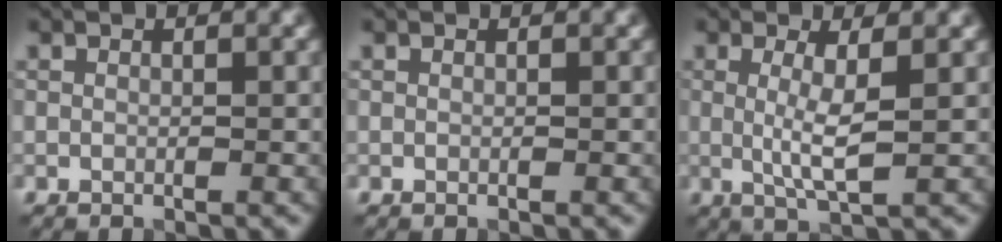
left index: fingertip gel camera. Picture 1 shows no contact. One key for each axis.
{"total": 0.0}
{"total": 3.7, "fx": 0.4, "fy": 0.7, "fz": 3.6, "tx": -0.067, "ty": -0.007, "tz": 0.007}